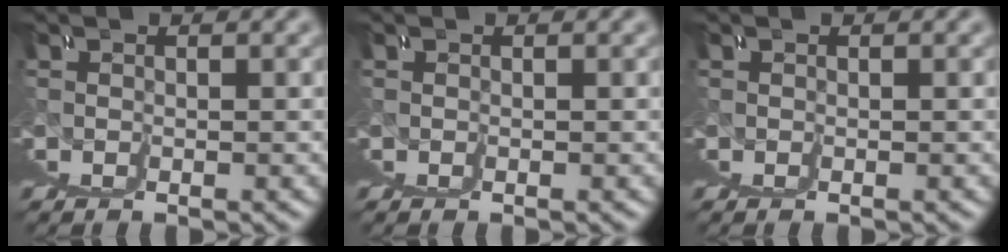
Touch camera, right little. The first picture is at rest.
{"total": 0.0}
{"total": 0.0}